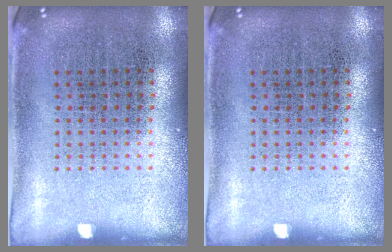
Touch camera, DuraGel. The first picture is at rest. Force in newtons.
{"total": 0.0}